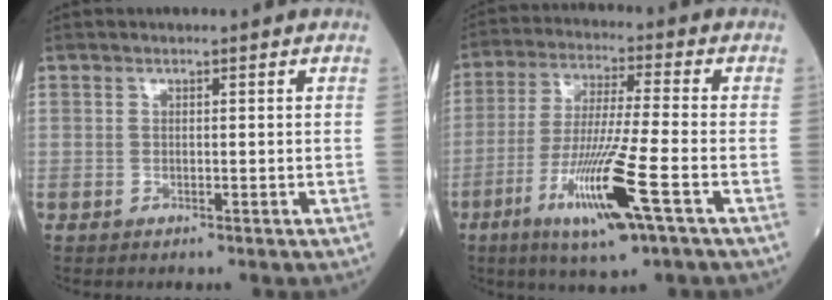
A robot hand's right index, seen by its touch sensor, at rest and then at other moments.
{"total": 13.2, "force": [-5.5, 0.1, 12.0], "torque": [-0.239, -0.024, -0.097]}